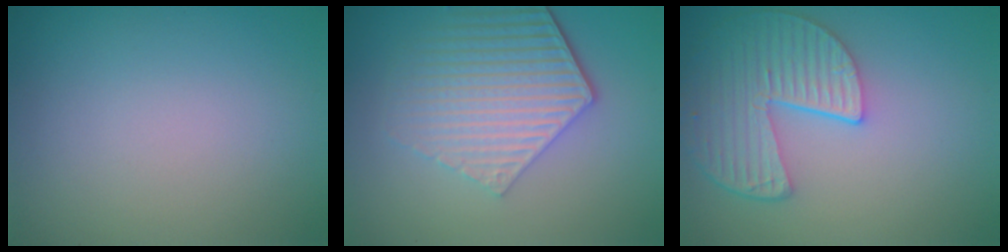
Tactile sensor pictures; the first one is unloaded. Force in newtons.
{"total": 6.1, "press": 4.5, "slide": 4.1}
{"total": 5.4, "press": 4.4, "slide": 3.2}